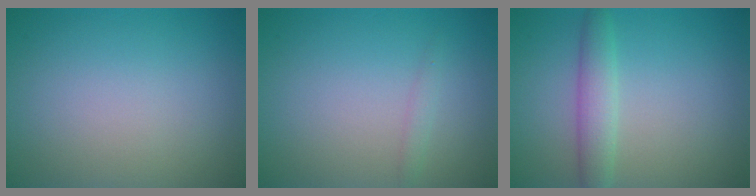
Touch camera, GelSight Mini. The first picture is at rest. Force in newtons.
{"total": 0.8, "press": 0.8, "slide": 0.0}
{"total": 2.7, "press": 2.7, "slide": 0.1}